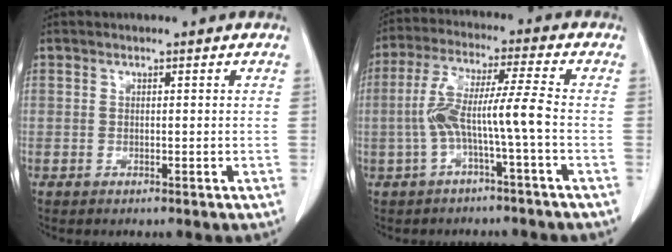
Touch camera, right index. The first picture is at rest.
{"total": 8.0, "force": [-2.0, -0.7, 7.7], "torque": [-0.158, 0.029, -0.033]}